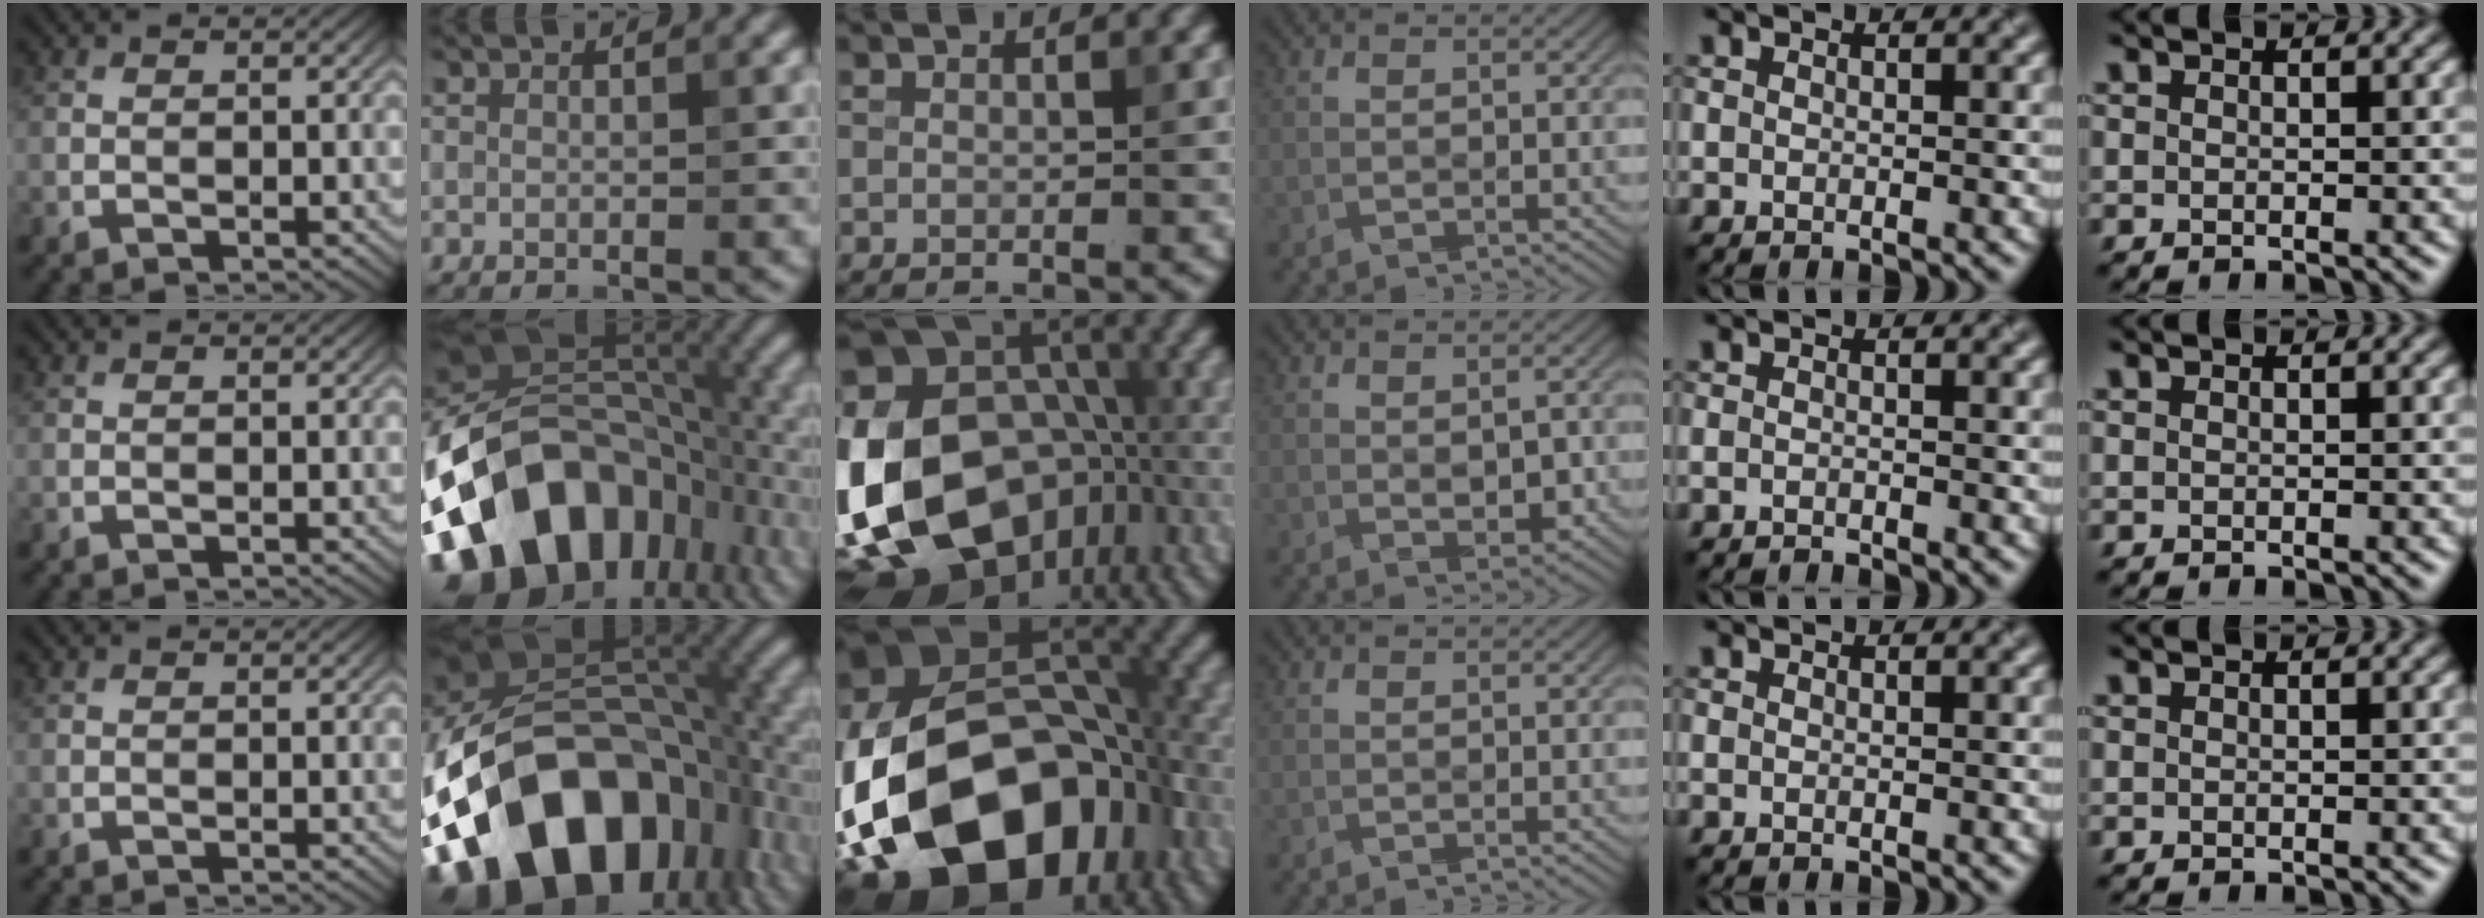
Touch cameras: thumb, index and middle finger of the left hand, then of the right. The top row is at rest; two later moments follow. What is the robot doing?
{"motion": "fold", "object": "canvas paper"}